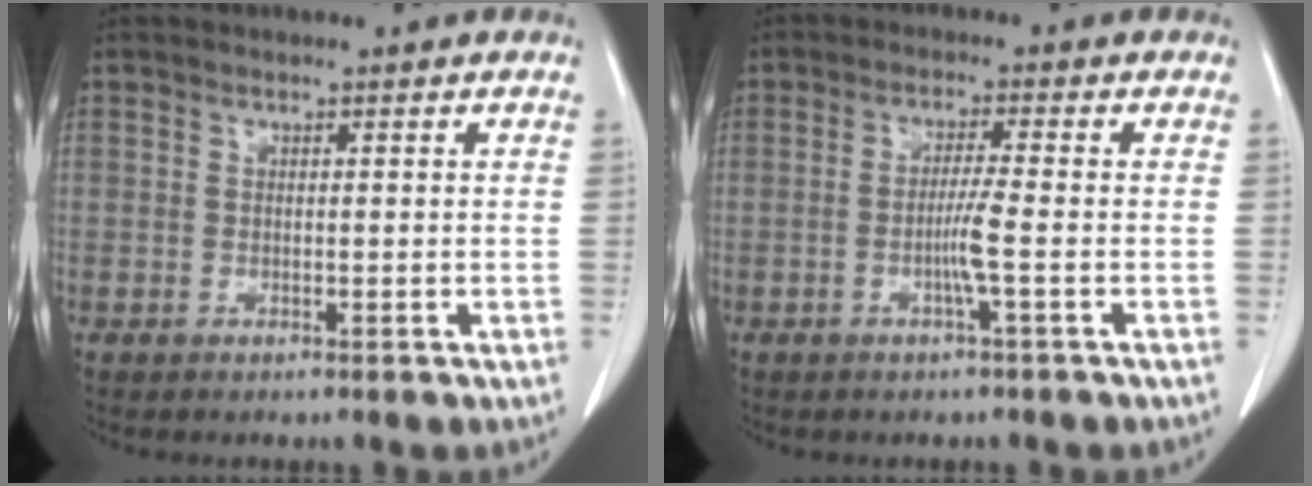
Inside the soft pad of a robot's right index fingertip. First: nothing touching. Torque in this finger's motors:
{"motor_torque": [0.03, 0.05, 0.04, 0.06]}